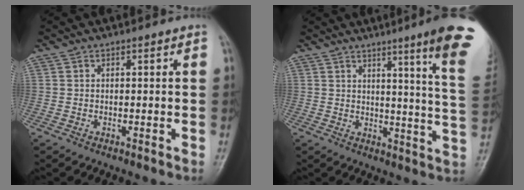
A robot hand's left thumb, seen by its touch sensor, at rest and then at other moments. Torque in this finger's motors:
{"motor_torque": [0.10, -0.05, 1.66, -1.09, 0.25]}